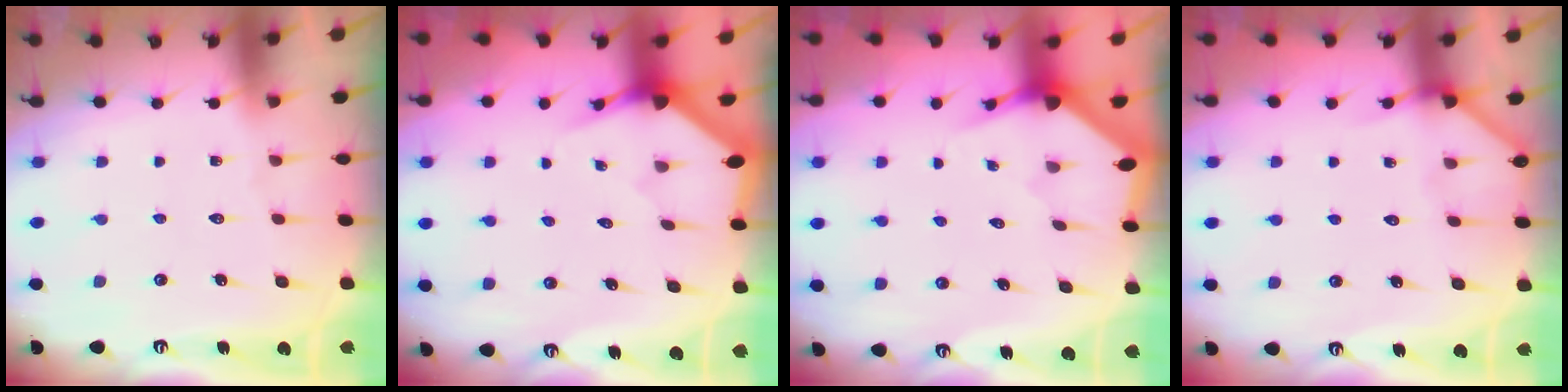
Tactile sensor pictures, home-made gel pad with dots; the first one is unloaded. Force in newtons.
{"total": 3.3, "press": 3.3, "slide": 0.1}
{"total": 2.9, "press": 2.9, "slide": 0.2}
{"total": 3.7, "press": 3.7, "slide": 0.4}